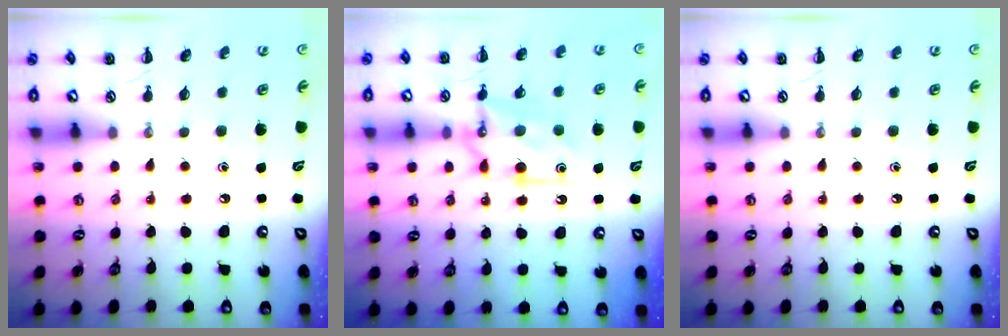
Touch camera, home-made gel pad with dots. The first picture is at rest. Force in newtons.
{"total": 10.5, "press": 10.5, "slide": 0.5}
{"total": 0.0}